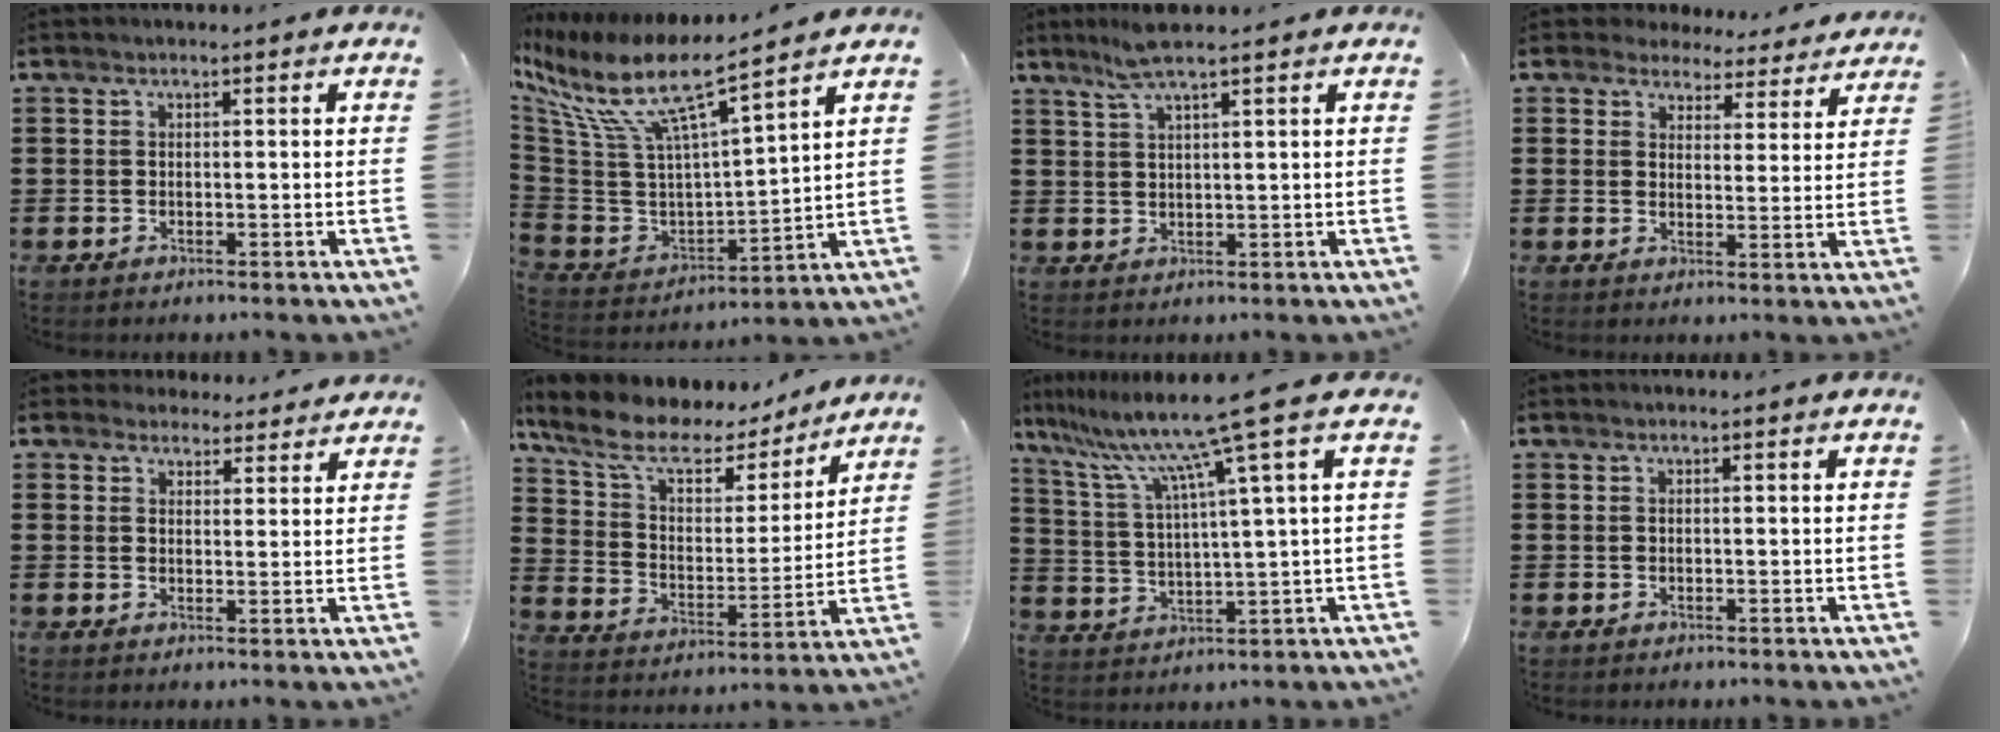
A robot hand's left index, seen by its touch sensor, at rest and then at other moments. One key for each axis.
{"total": 11.4, "fx": 6.9, "fy": 2.4, "fz": 8.8, "tx": -0.194, "ty": -0.046, "tz": 0.113}
{"total": 4.6, "fx": 3.2, "fy": 0.0, "fz": 3.3, "tx": -0.072, "ty": 0.001, "tz": 0.059}
{"total": 4.0, "fx": 3.8, "fy": 1.3, "fz": 0.4, "tx": -0.019, "ty": -0.018, "tz": 0.065}
{"total": 3.4, "fx": 3.1, "fy": 1.4, "fz": 0.2, "tx": -0.009, "ty": -0.004, "tz": 0.058}
{"total": 10.2, "fx": 7.2, "fy": 4.9, "fz": 5.3, "tx": -0.134, "ty": -0.028, "tz": 0.126}
{"total": 11.0, "fx": 7.0, "fy": -1.3, "fz": 8.4, "tx": -0.187, "ty": -0.034, "tz": 0.106}
{"total": 0.0}